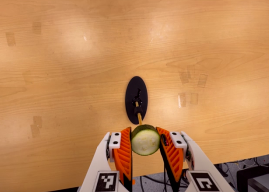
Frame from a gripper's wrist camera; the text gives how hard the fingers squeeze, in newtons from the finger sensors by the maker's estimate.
{"total": 11.6, "left": 10.7, "right": 12.4}